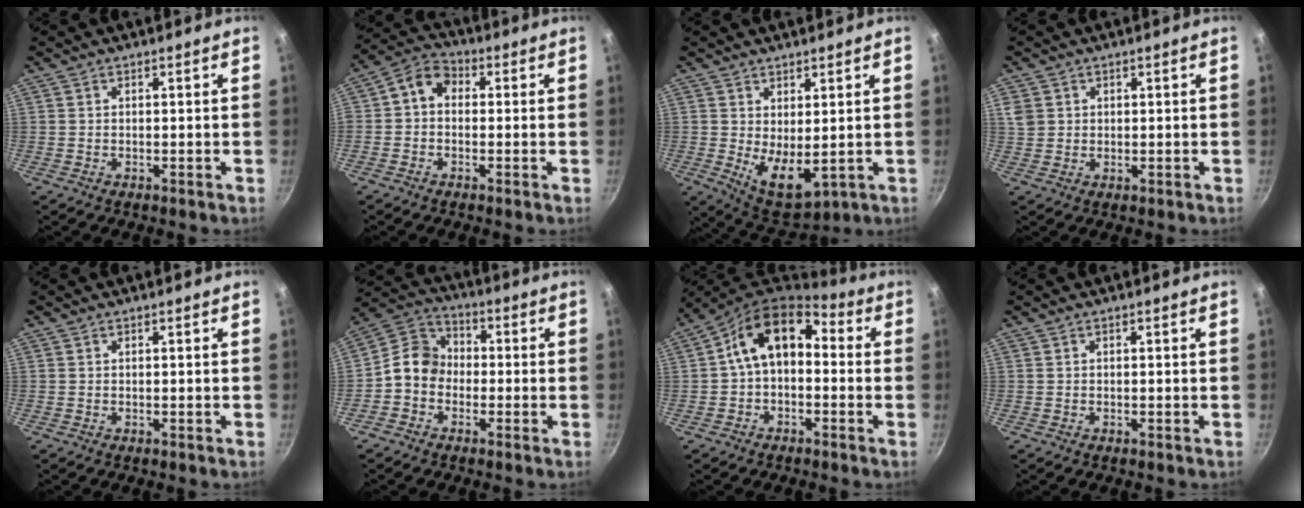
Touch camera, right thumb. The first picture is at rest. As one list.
[{"total": 6.1, "force": [0.1, 4.6, 4.0], "torque": [-0.066, 0.022, -0.020]}, {"total": 8.2, "force": [1.1, 4.2, 6.9], "torque": [-0.091, -0.030, 0.037]}, {"total": 3.7, "force": [1.3, 3.2, 1.5], "torque": [-0.022, -0.003, 0.027]}, {"total": 0.0}, {"total": 8.3, "force": [-1.7, 7.0, 4.2], "torque": [-0.048, 0.033, -0.057]}, {"total": 11.9, "force": [0.5, 8.0, 8.8], "torque": [-0.125, 0.045, -0.014]}, {"total": 0.0}]